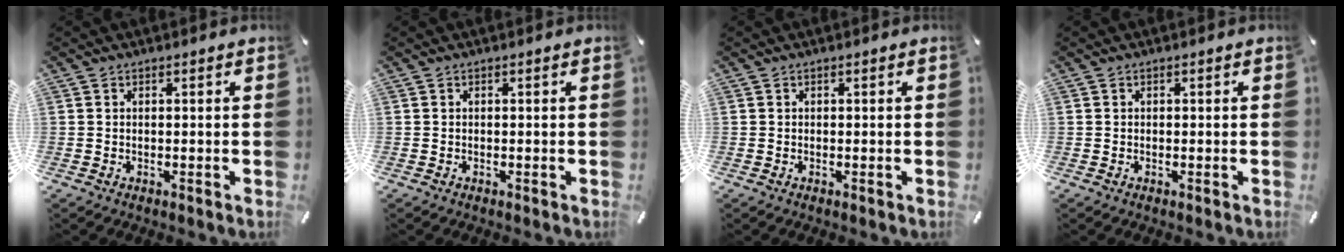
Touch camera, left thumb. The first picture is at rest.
{"total": 0.0}
{"total": 0.0}
{"total": 0.0}